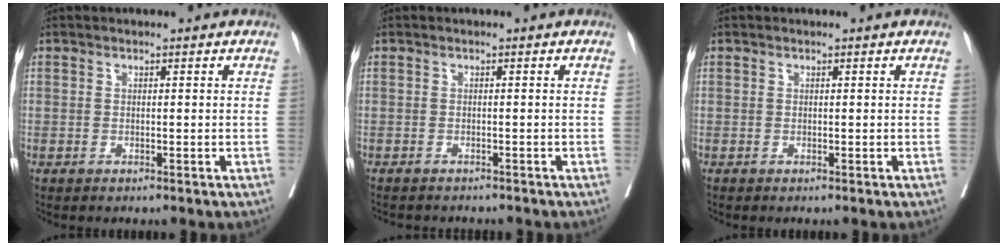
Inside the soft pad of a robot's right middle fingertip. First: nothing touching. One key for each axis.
{"total": 4.7, "fx": -4.3, "fy": 1.3, "fz": 1.3, "tx": -0.015, "ty": -0.001, "tz": -0.055}
{"total": 0.0}